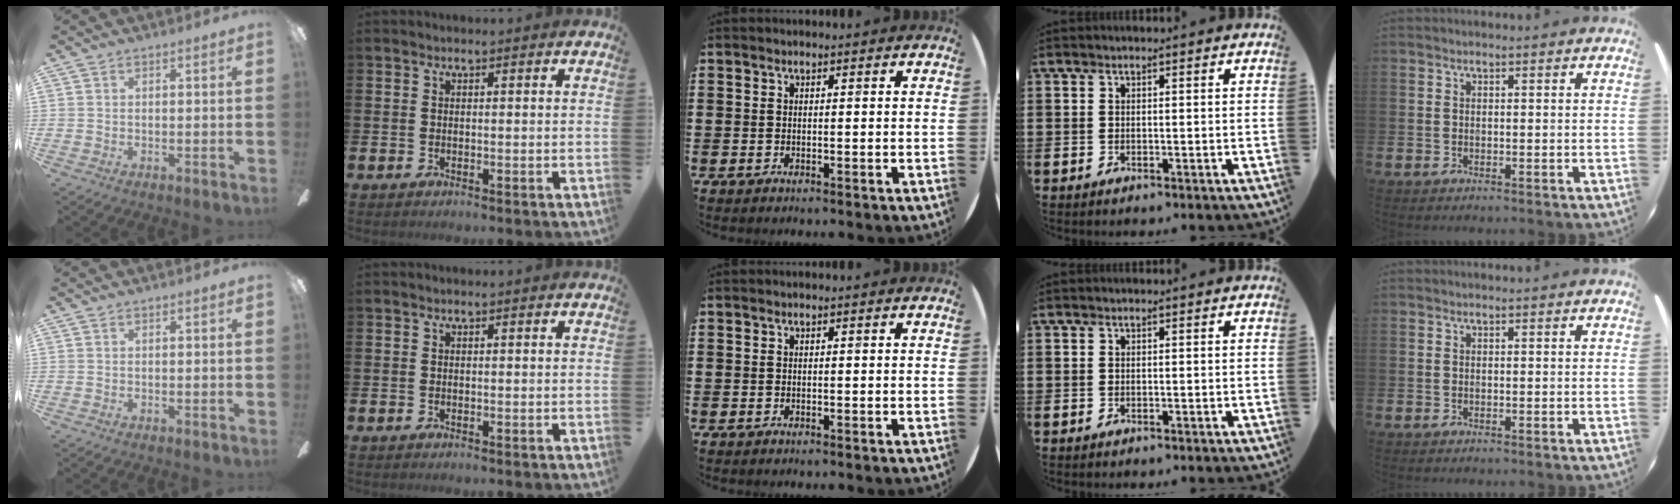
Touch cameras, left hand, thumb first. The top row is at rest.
{}